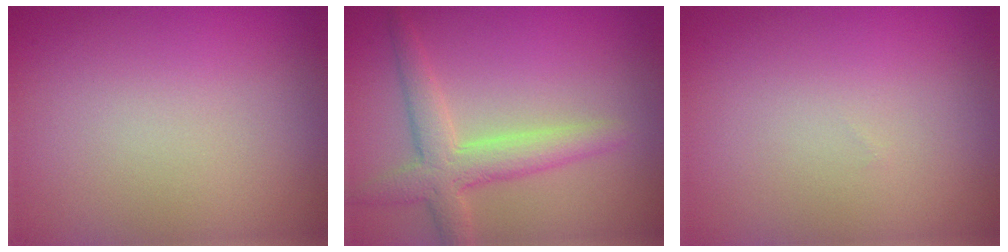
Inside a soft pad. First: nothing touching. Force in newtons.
{"total": 3.9, "press": 3.9, "slide": 0.2}
{"total": 0.0}